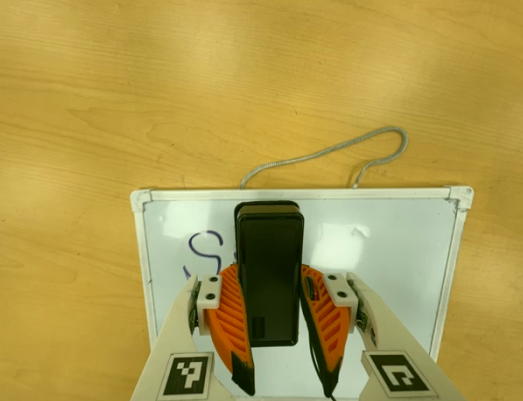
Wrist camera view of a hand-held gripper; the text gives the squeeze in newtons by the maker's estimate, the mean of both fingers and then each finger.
{"total": 9.8, "left": 7.9, "right": 11.7}